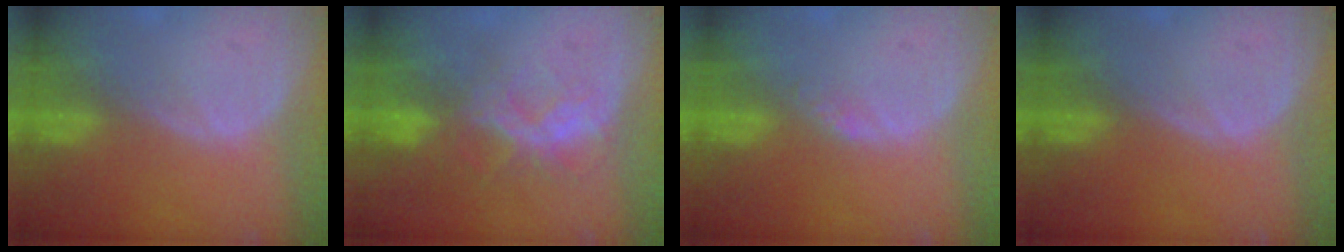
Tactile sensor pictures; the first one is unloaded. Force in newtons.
{"total": 6.6, "press": 5.9, "slide": 3.1}
{"total": 1.1, "press": 1.1, "slide": 0.1}
{"total": 0.0}